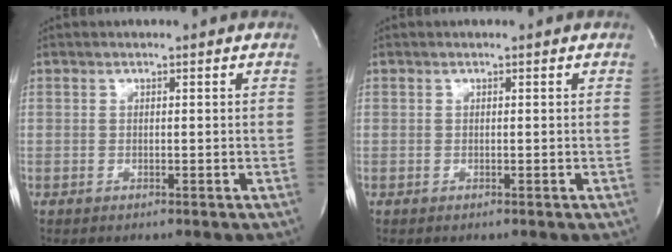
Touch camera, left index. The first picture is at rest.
{"total": 0.0}